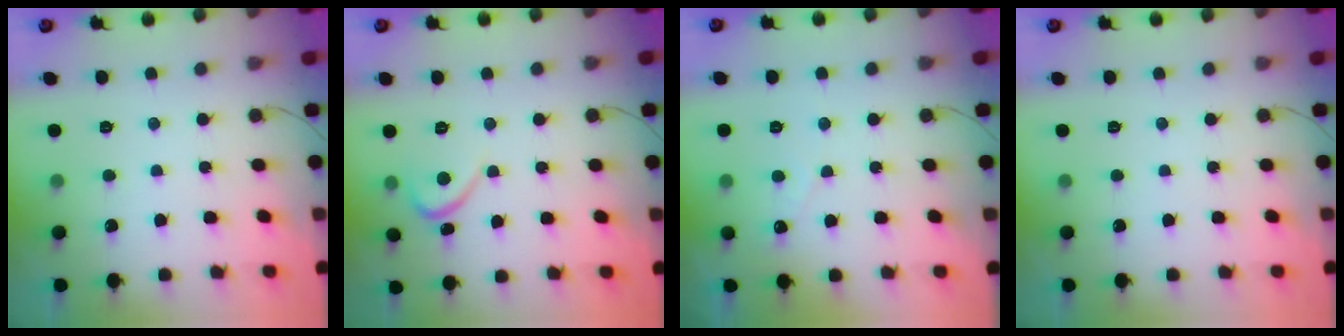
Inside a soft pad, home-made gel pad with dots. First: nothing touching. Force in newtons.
{"total": 2.7, "press": 2.7, "slide": 0.3}
{"total": 1.6, "press": 1.6, "slide": 0.2}
{"total": 0.0}